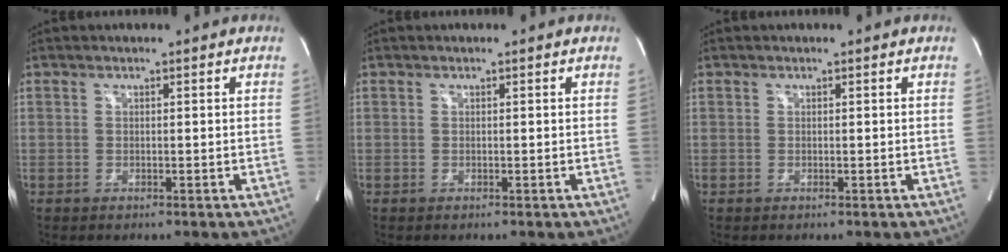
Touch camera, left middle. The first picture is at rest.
{"total": 0.0}
{"total": 0.0}